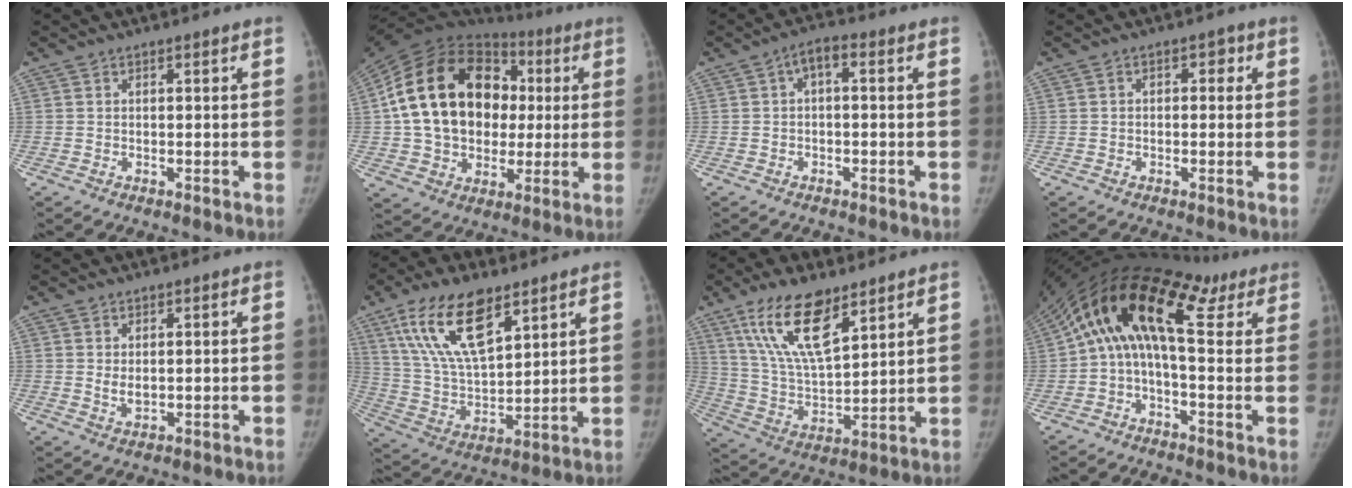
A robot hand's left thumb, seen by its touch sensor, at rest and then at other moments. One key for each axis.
{"total": 25.8, "fx": 2.7, "fy": 19.1, "fz": 17.0, "tx": -0.292, "ty": 0.032, "tz": 0.051}
{"total": 3.4, "fx": 0.0, "fy": 1.7, "fz": 3.0, "tx": -0.040, "ty": 0.019, "tz": -0.009}
{"total": 2.4, "fx": 0.3, "fy": 1.8, "fz": 1.6, "tx": -0.002, "ty": 0.008, "tz": -0.004}
{"total": 2.3, "fx": 0.5, "fy": 1.5, "fz": 1.6, "tx": -0.022, "ty": -0.008, "tz": 0.014}
{"total": 17.8, "fx": 10.0, "fy": 7.8, "fz": 12.5, "tx": -0.208, "ty": -0.038, "tz": 0.193}
{"total": 16.1, "fx": 9.7, "fy": 6.2, "fz": 11.2, "tx": -0.188, "ty": -0.043, "tz": 0.191}
{"total": 17.8, "fx": 5.8, "fy": 8.1, "fz": 14.7, "tx": -0.223, "ty": 0.056, "tz": 0.079}